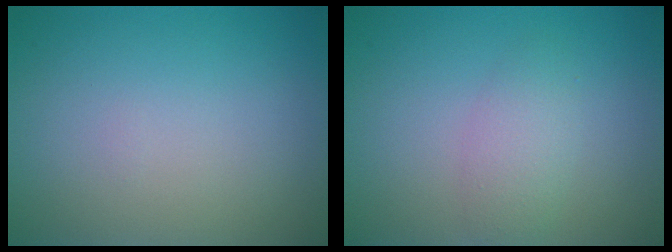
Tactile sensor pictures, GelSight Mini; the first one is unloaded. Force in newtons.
{"total": 2.2, "press": 2.2, "slide": 0.1}